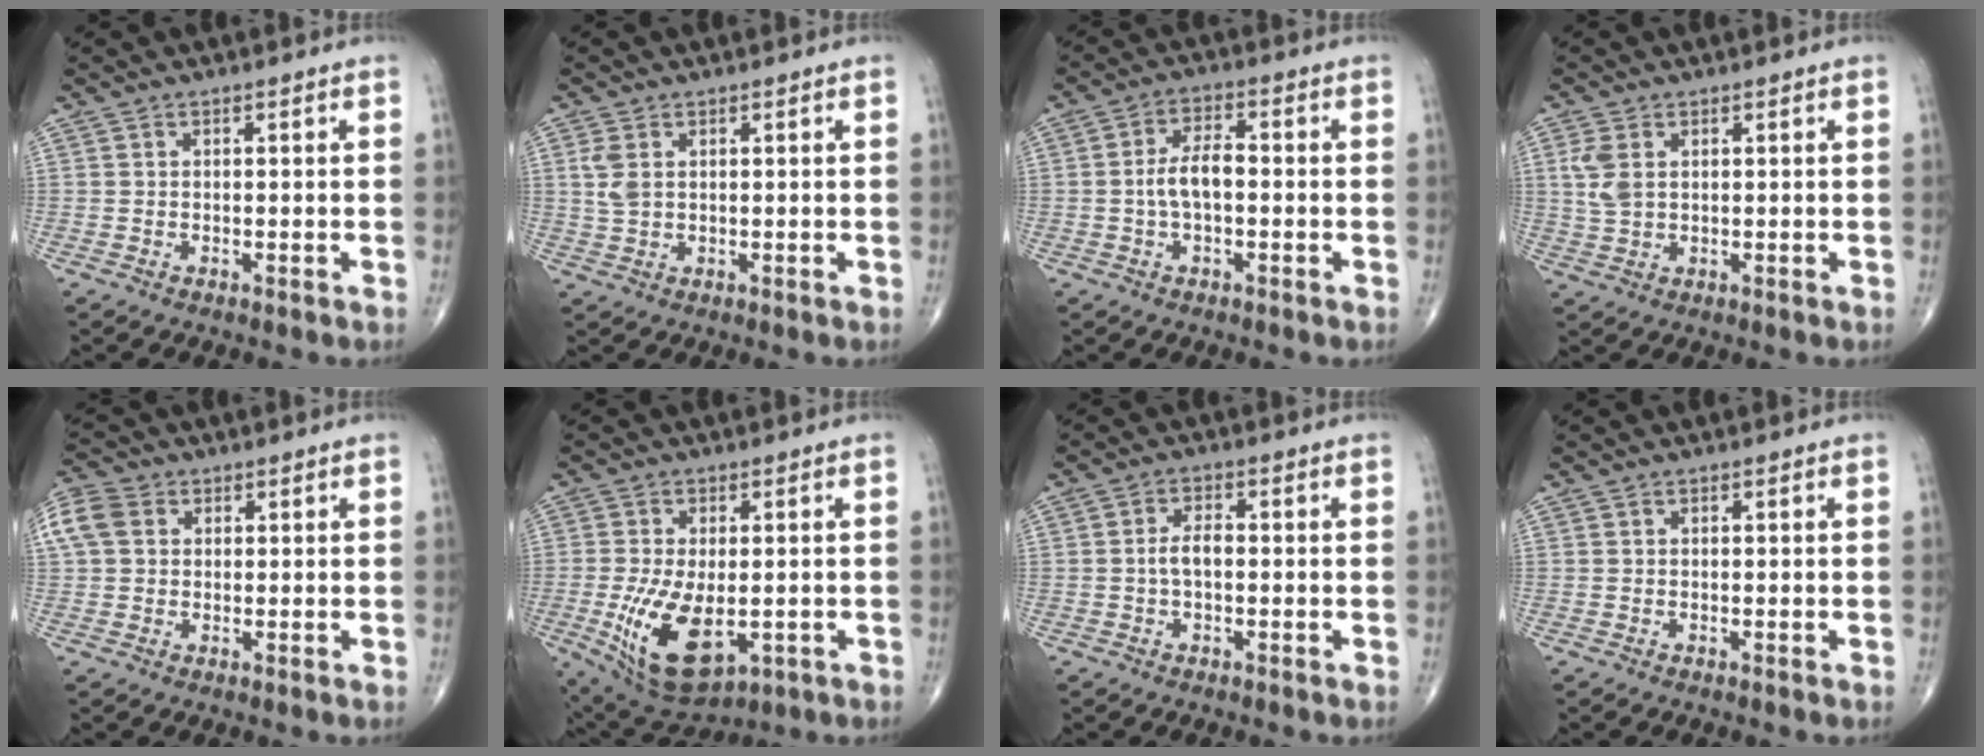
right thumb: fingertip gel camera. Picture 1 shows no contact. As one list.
[{"total": 3.5, "force": [0.9, 2.2, 2.6], "torque": [-0.062, 0.002, 0.023]}, {"total": 5.7, "force": [-0.7, 2.8, 4.9], "torque": [-0.097, 0.021, -0.018]}, {"total": 4.6, "force": [1.2, 2.9, 3.4], "torque": [-0.080, 0.001, 0.029]}, {"total": 8.5, "force": [2.3, 6.8, 4.6], "torque": [-0.107, 0.020, 0.043]}, {"total": 13.8, "force": [-3.0, 7.3, 11.4], "torque": [-0.210, -0.017, -0.030]}, {"total": 3.3, "force": [-0.4, 1.7, 2.8], "torque": [-0.054, 0.012, -0.010]}, {"total": 0.0}]